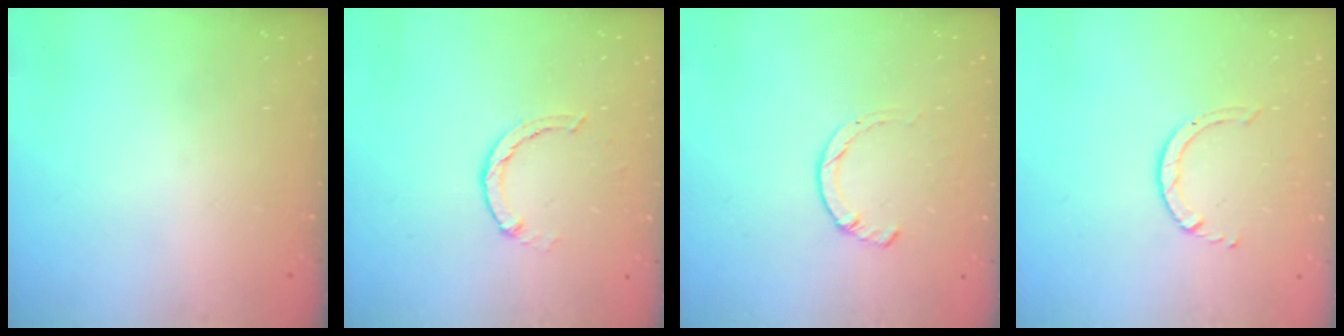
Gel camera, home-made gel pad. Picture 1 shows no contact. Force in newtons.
{"total": 1.8, "press": 1.8, "slide": 0.2}
{"total": 2.3, "press": 2.3, "slide": 0.5}
{"total": 2.5, "press": 2.4, "slide": 0.3}